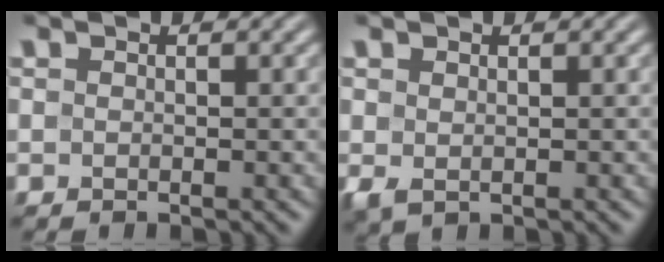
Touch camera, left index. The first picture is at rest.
{"total": 1.2, "force": [0.2, 0.8, 0.9], "torque": [-0.022, -0.003, 0.008]}